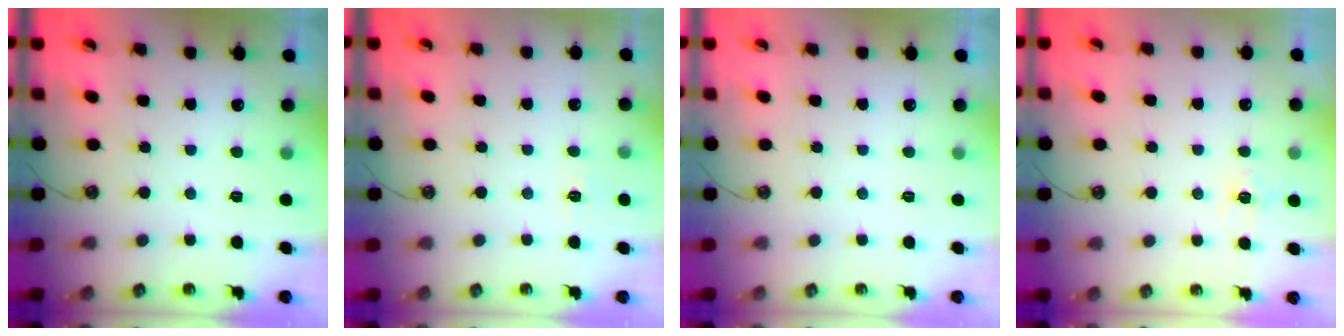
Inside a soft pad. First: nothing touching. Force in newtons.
{"total": 2.7, "press": 2.7, "slide": 0.4}
{"total": 0.0}
{"total": 6.8, "press": 6.8, "slide": 0.6}